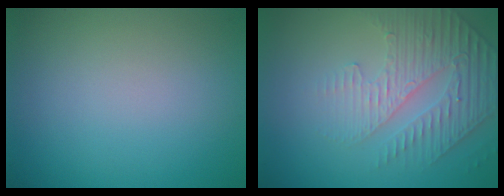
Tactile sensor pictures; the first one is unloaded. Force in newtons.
{"total": 4.7, "press": 3.3, "slide": 3.4}